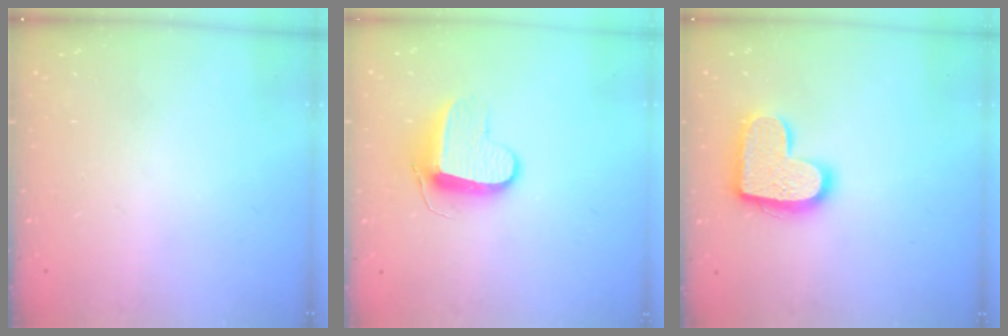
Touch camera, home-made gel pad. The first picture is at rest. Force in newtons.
{"total": 9.5, "press": 9.5, "slide": 0.4}
{"total": 15.6, "press": 15.6, "slide": 0.8}